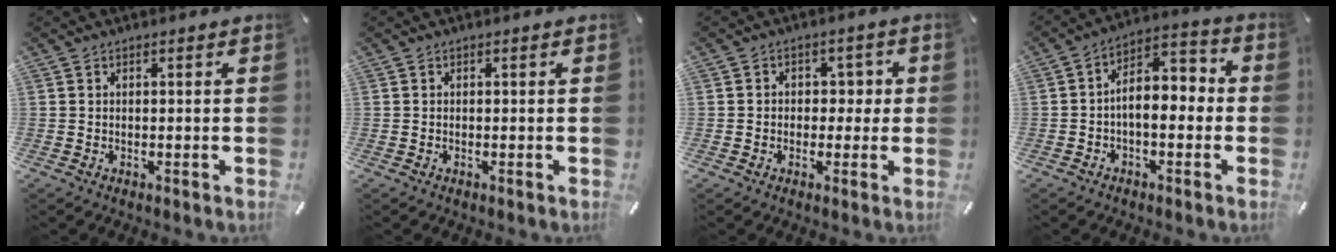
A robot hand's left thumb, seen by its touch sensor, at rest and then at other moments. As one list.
[{"total": 0.0}, {"total": 4.4, "force": [-0.4, 3.9, 2.1], "torque": [-0.022, 0.007, -0.018]}, {"total": 7.1, "force": [-1.9, 4.2, 5.4], "torque": [-0.085, 0.007, -0.035]}]